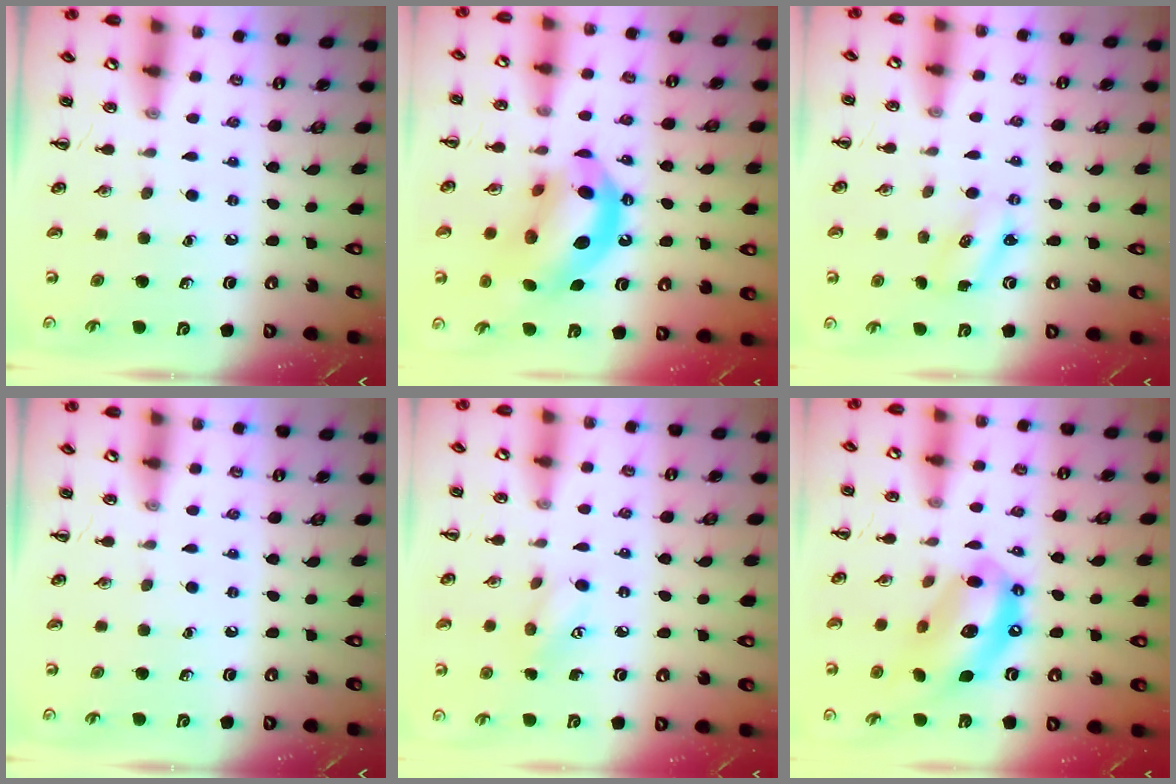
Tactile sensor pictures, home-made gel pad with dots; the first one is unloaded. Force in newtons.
{"total": 16.0, "press": 15.3, "slide": 4.6}
{"total": 2.2, "press": 2.1, "slide": 0.6}
{"total": 0.0}
{"total": 6.6, "press": 6.5, "slide": 1.2}
{"total": 13.7, "press": 13.3, "slide": 3.5}